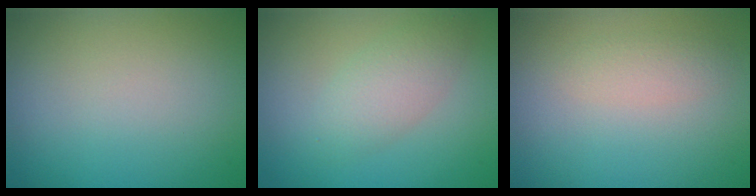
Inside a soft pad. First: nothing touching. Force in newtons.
{"total": 2.8, "press": 2.8, "slide": 0.2}
{"total": 1.4, "press": 1.4, "slide": 0.1}